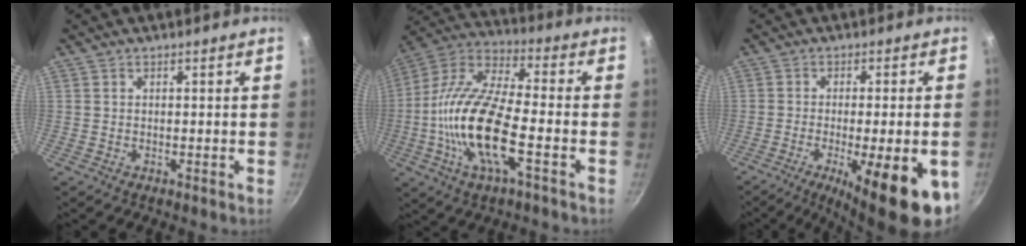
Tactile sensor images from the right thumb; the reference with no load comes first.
{"total": 19.4, "force": [-4.7, 7.0, 17.4], "torque": [-0.340, 0.033, -0.111]}
{"total": 17.4, "force": [-6.7, 4.4, 15.4], "torque": [-0.199, -0.002, -0.090]}